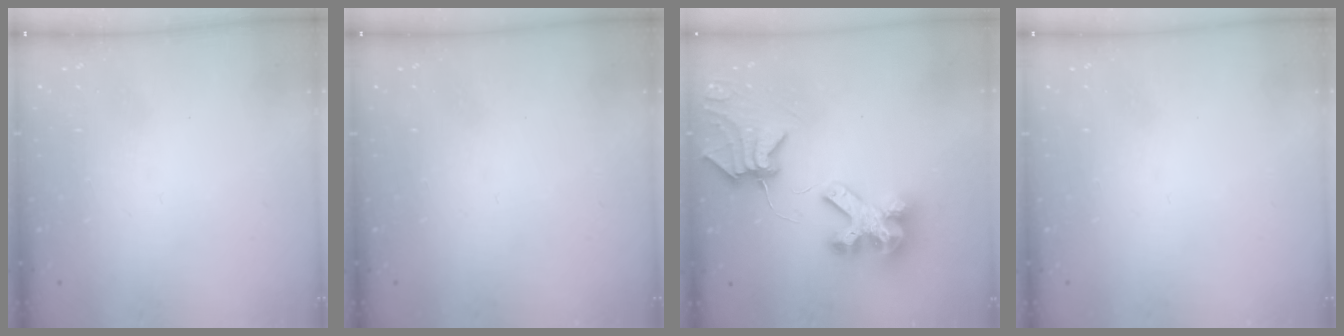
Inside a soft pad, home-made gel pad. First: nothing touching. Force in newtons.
{"total": 0.0}
{"total": 8.9, "press": 8.8, "slide": 1.1}
{"total": 0.0}